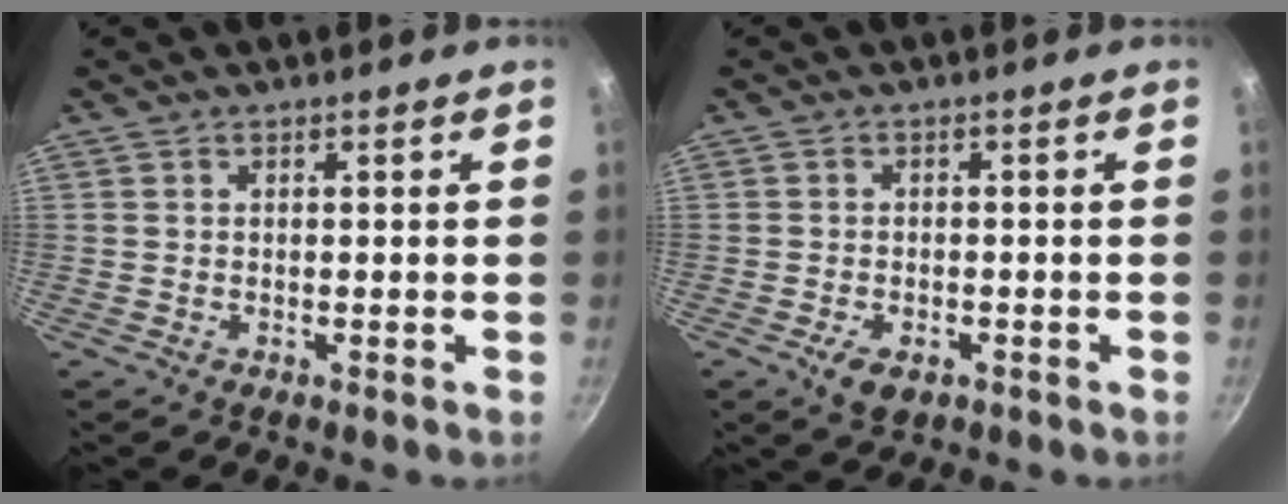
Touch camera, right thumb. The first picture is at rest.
{"total": 4.1, "force": [-1.9, 2.4, 2.7], "torque": [-0.046, 0.006, -0.029]}